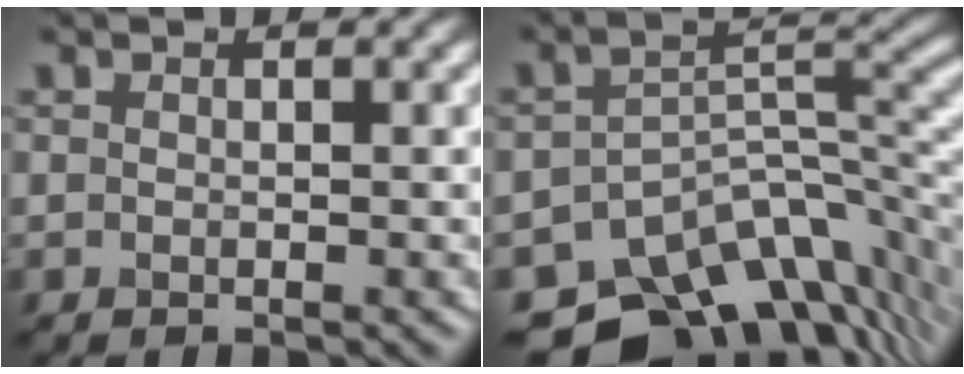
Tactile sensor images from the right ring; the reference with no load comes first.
{"total": 11.8, "force": [-8.0, 5.9, 6.4], "torque": [-0.095, -0.008, -0.130]}